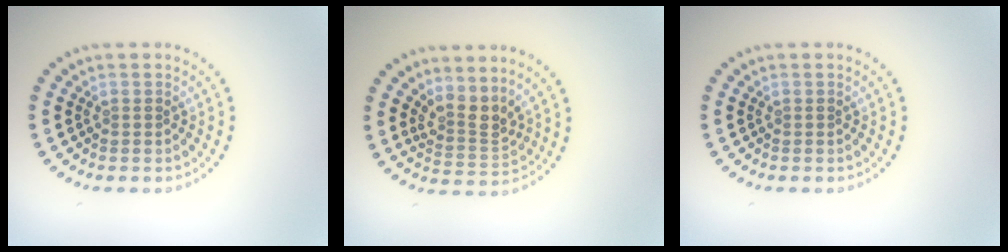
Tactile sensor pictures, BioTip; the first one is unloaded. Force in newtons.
{"total": 2.8, "press": 2.0, "slide": 1.9}
{"total": 0.0}